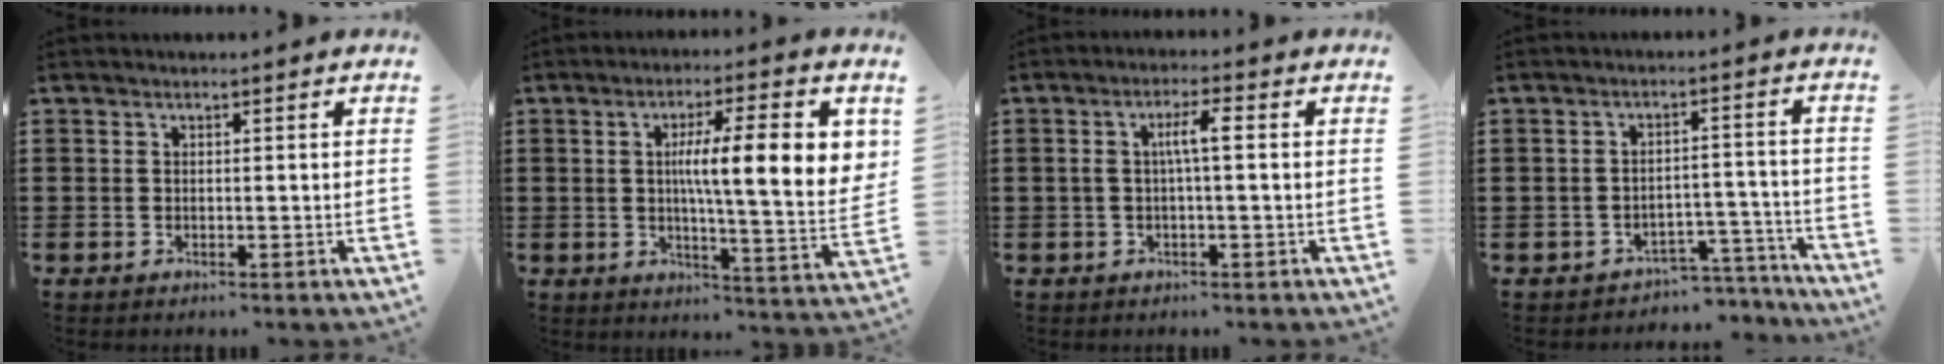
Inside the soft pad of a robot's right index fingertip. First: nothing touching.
{"total": 12.4, "force": [3.0, 2.1, 11.9], "torque": [-0.197, -0.001, 0.041]}
{"total": 3.9, "force": [0.1, 0.6, 3.9], "torque": [-0.074, 0.007, -0.003]}
{"total": 3.7, "force": [-3.5, 1.1, 0.7], "torque": [-0.016, 0.010, -0.072]}